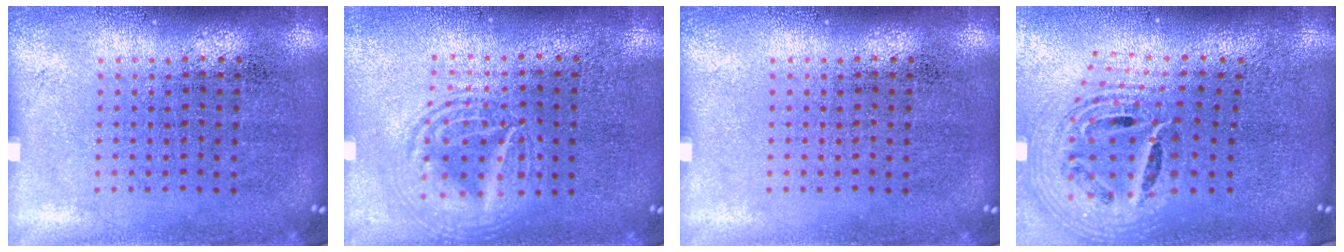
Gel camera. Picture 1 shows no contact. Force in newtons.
{"total": 1.7, "press": 1.7, "slide": 0.2}
{"total": 0.0}
{"total": 2.5, "press": 1.8, "slide": 1.8}